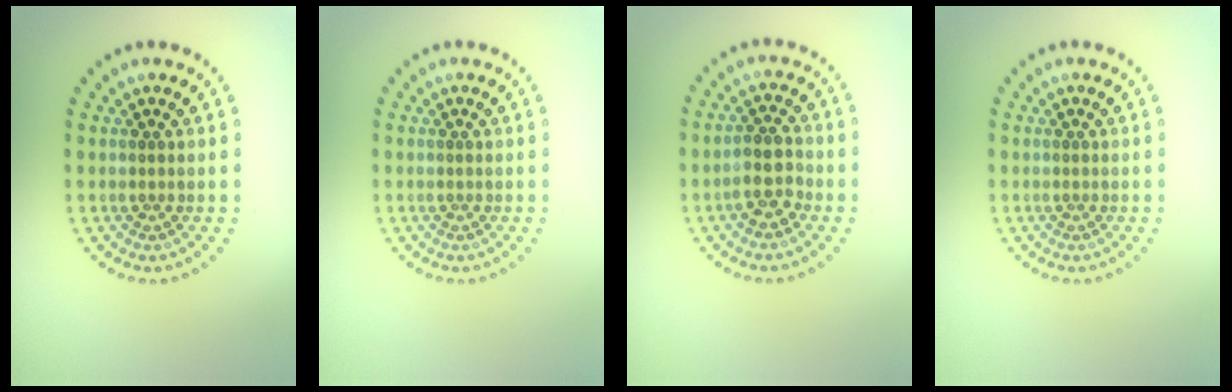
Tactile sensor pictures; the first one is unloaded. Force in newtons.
{"total": 0.0}
{"total": 2.7, "press": 2.6, "slide": 0.8}
{"total": 0.0}